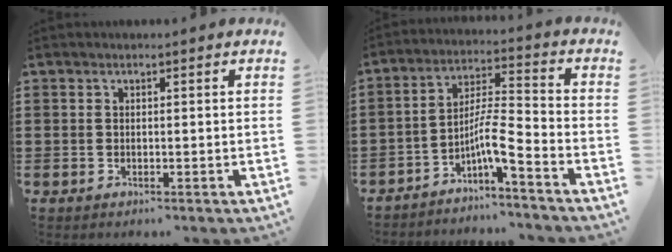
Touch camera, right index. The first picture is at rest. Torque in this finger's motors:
{"motor_torque": [0.00, 0.02, 0.37, 0.04]}